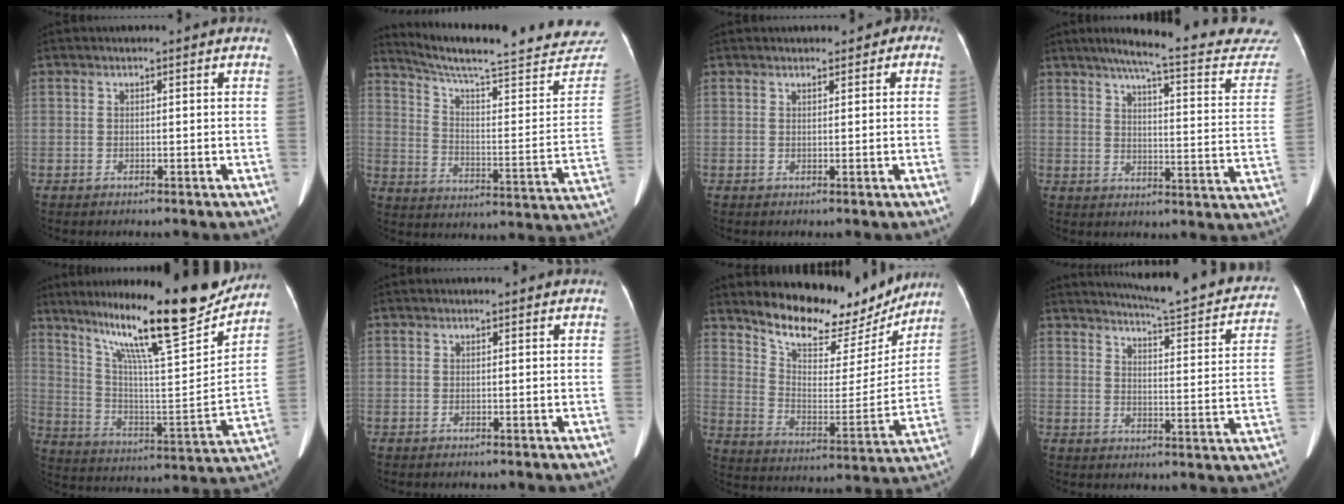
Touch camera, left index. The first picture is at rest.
{"total": 29.6, "force": [27.1, 2.8, 11.7], "torque": [-0.178, -0.096, 0.346]}
{"total": 1.4, "force": [0.8, 1.0, 0.7], "torque": [-0.003, 0.010, 0.008]}
{"total": 22.6, "force": [20.1, 2.0, 10.2], "torque": [-0.131, -0.045, 0.237]}
{"total": 24.0, "force": [19.2, 1.6, 14.4], "torque": [-0.238, -0.024, 0.299]}
{"total": 0.0}
{"total": 17.9, "force": [16.0, 5.3, 6.1], "torque": [-0.091, -0.026, 0.236]}
{"total": 21.4, "force": [19.5, 2.3, 8.6], "torque": [-0.114, -0.049, 0.230]}